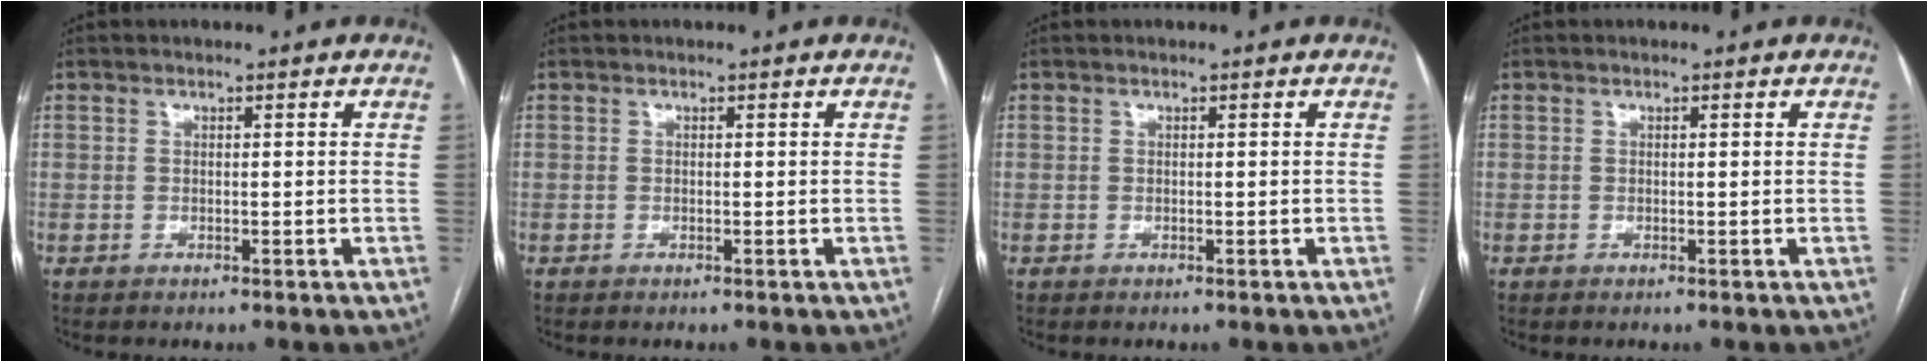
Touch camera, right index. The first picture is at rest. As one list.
[{"total": 0.0}, {"total": 0.0}, {"total": 0.0}]